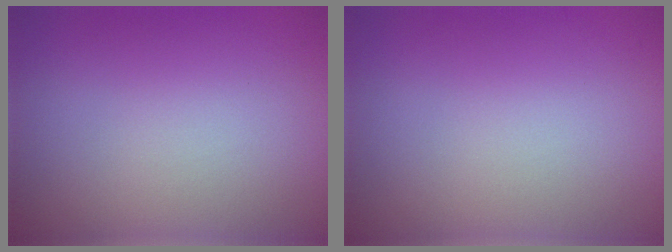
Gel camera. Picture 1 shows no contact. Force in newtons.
{"total": 0.0}